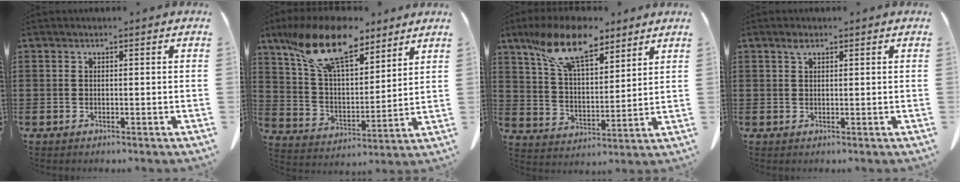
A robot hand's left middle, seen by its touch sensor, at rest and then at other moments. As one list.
[{"total": 15.2, "force": [10.6, 5.6, 9.4], "torque": [-0.211, -0.033, 0.190]}, {"total": 12.5, "force": [8.8, 4.5, 7.6], "torque": [-0.162, -0.018, 0.163]}, {"total": 1.4, "force": [0.8, 0.6, 1.0], "torque": [-0.022, 0.001, 0.015]}]